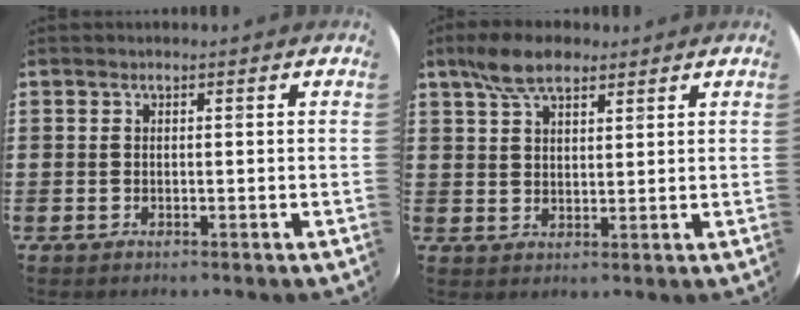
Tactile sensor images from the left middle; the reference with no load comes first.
{"total": 5.6, "force": [4.2, 2.5, 2.8], "torque": [-0.056, 0.003, 0.077]}